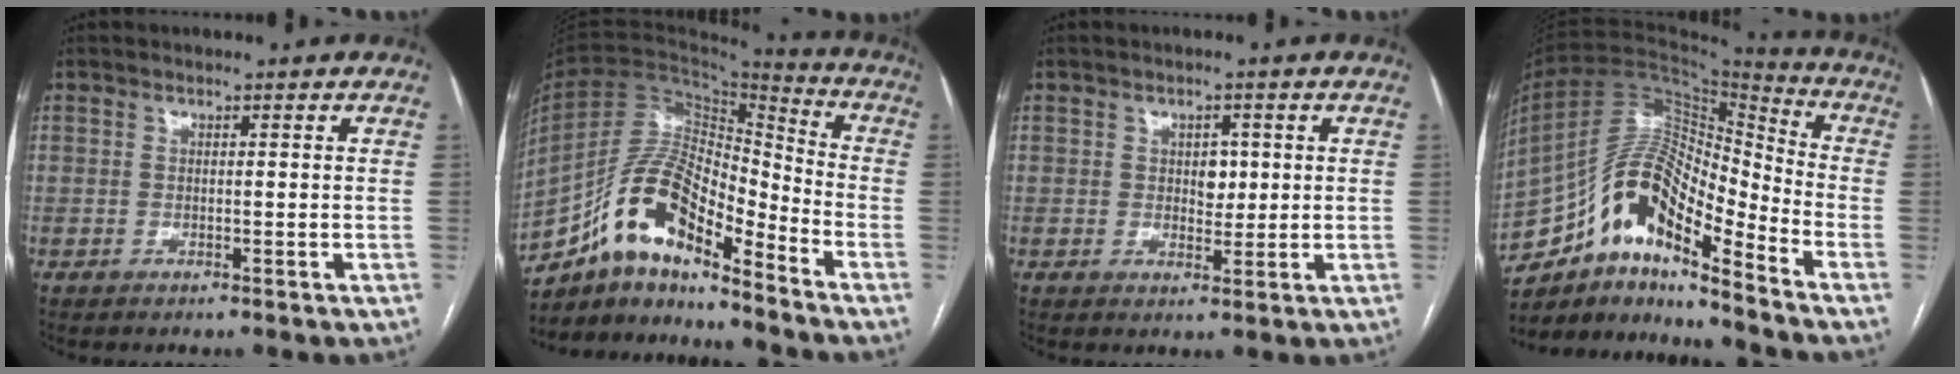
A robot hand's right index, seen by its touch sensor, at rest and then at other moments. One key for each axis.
{"total": 14.6, "fx": -10.5, "fy": 4.0, "fz": 9.3, "tx": -0.171, "ty": 0.035, "tz": -0.186}
{"total": 2.9, "fx": 0.5, "fy": 2.0, "fz": 2.1, "tx": -0.024, "ty": 0.002, "tz": 0.010}
{"total": 16.0, "fx": -9.9, "fy": 4.4, "fz": 11.7, "tx": -0.207, "ty": 0.042, "tz": -0.165}